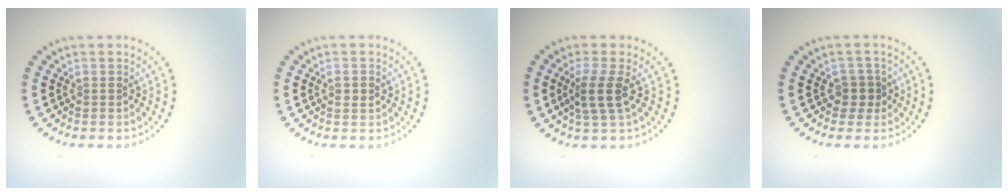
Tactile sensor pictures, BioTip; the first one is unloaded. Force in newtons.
{"total": 1.1, "press": 1.0, "slide": 0.3}
{"total": 2.6, "press": 2.1, "slide": 1.6}
{"total": 1.8, "press": 1.5, "slide": 1.0}